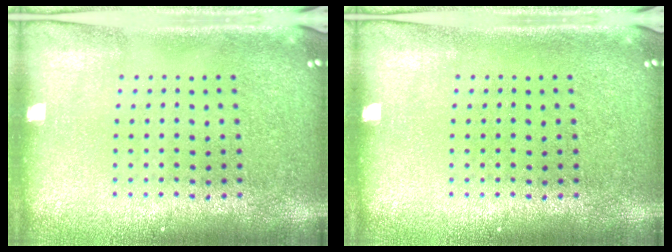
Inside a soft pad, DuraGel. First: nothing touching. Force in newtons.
{"total": 0.0}